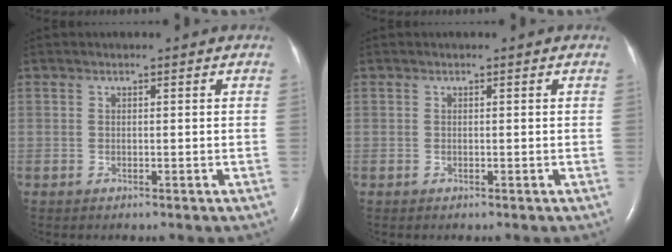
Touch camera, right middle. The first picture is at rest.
{"total": 0.0}